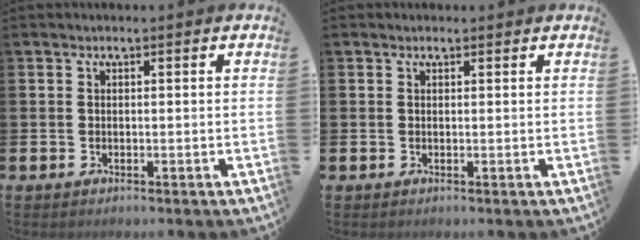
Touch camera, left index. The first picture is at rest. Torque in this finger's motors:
{"motor_torque": [0.84, -1.30, 0.04, 0.06]}